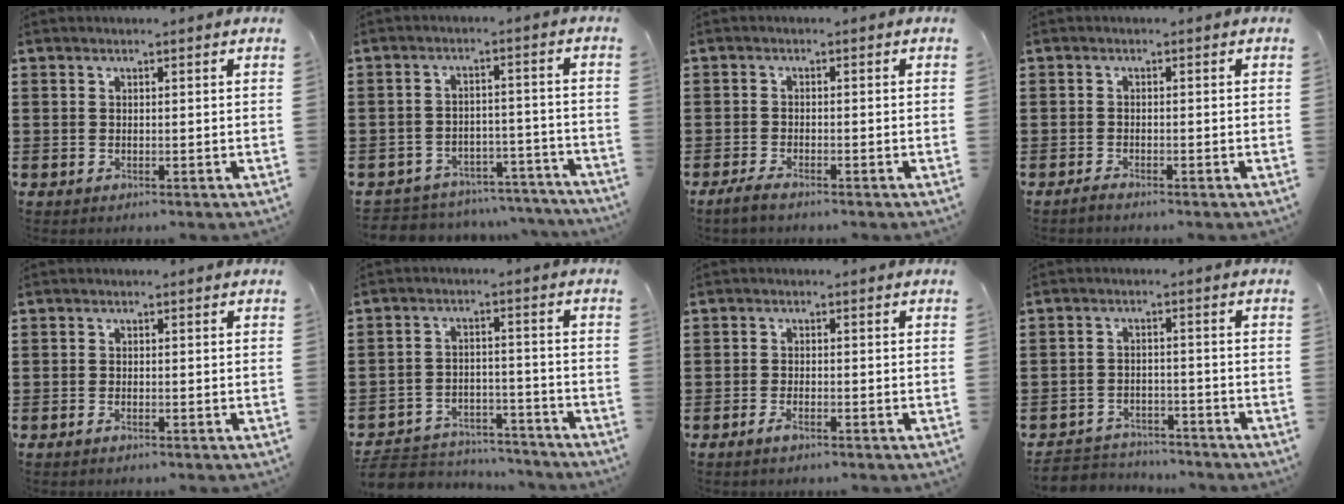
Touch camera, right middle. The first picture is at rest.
{"total": 4.8, "force": [-4.8, 0.9, 0.0], "torque": [-0.003, 0.013, -0.099]}
{"total": 1.8, "force": [-1.4, 0.3, 1.1], "torque": [-0.026, 0.000, -0.029]}
{"total": 0.9, "force": [-0.8, 0.0, 0.4], "torque": [-0.009, -0.004, -0.015]}
{"total": 0.8, "force": [-0.6, 0.1, 0.5], "torque": [-0.013, -0.006, -0.009]}
{"total": 5.6, "force": [-5.4, 1.2, 0.6], "torque": [-0.021, 0.009, -0.113]}
{"total": 2.0, "force": [-1.4, 0.5, 1.4], "torque": [-0.040, -0.006, -0.030]}
{"total": 3.5, "force": [-3.4, 0.8, -0.1], "torque": [-0.005, 0.001, -0.074]}